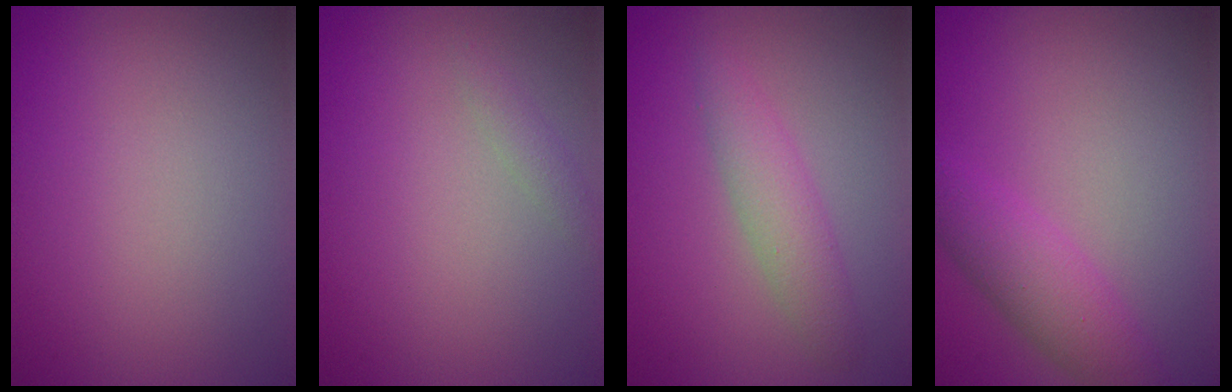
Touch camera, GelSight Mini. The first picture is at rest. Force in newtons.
{"total": 0.9, "press": 0.9, "slide": 0.0}
{"total": 2.6, "press": 2.6, "slide": 0.1}
{"total": 3.7, "press": 3.7, "slide": 0.1}